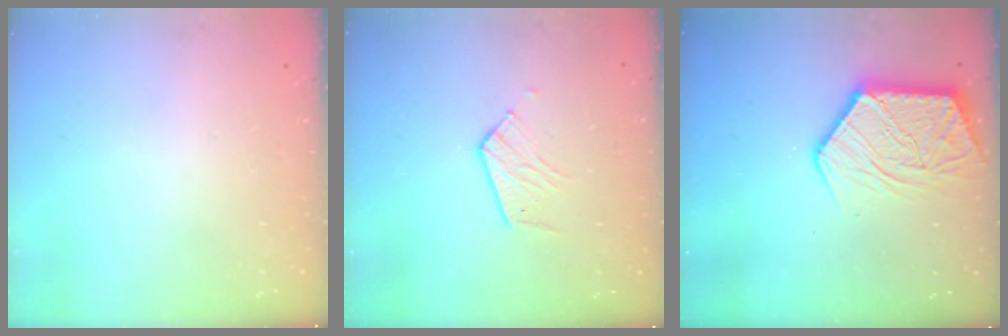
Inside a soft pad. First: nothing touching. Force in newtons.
{"total": 7.3, "press": 7.3, "slide": 0.3}
{"total": 14.6, "press": 14.5, "slide": 1.5}